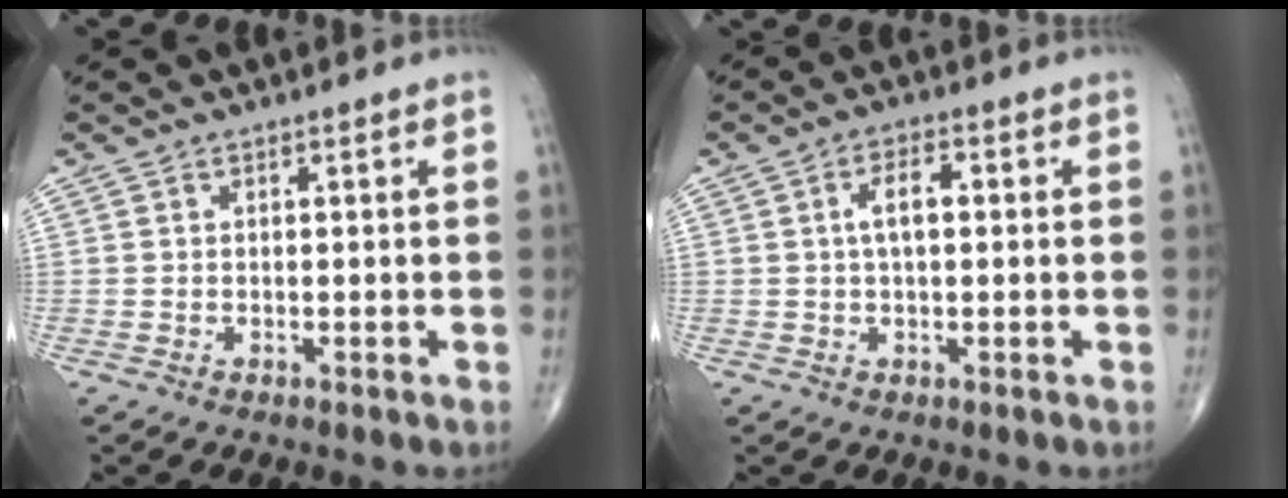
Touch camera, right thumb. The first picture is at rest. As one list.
[{"total": 4.4, "force": [0.5, 2.0, 3.9], "torque": [-0.070, 0.010, 0.006]}]